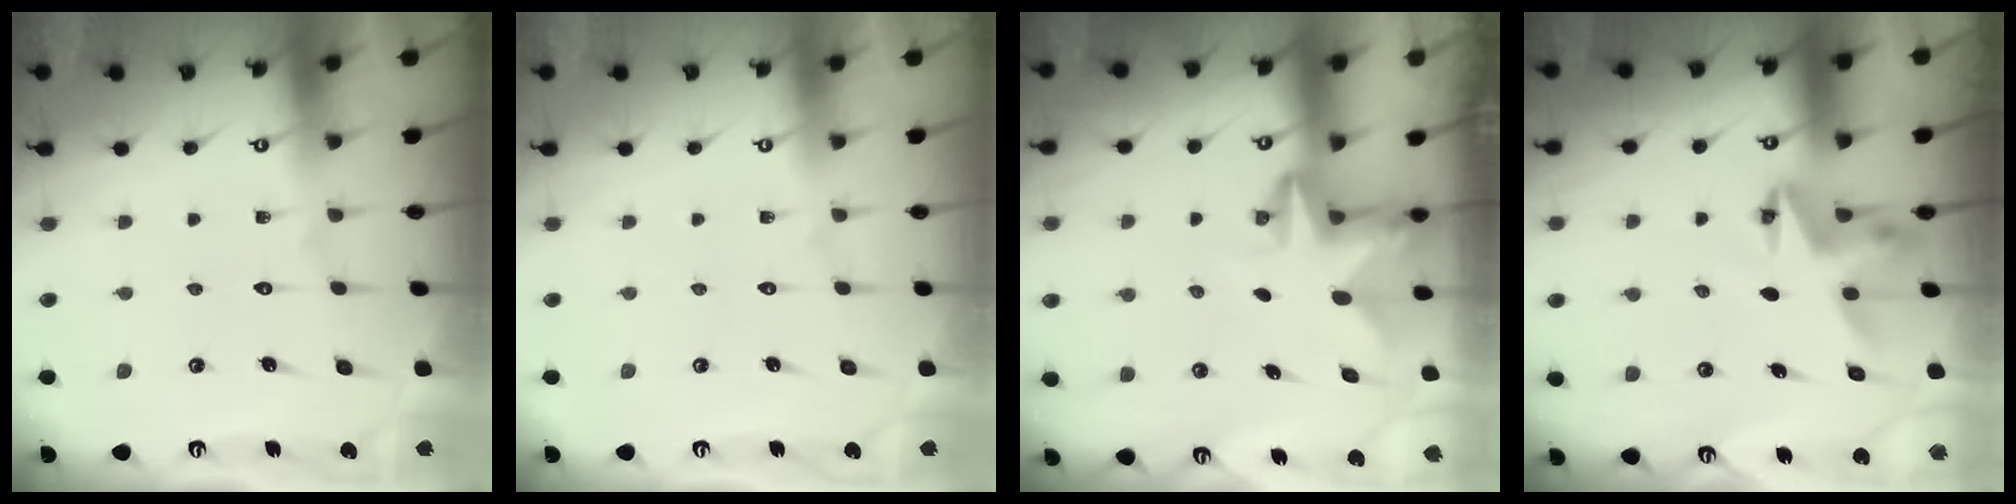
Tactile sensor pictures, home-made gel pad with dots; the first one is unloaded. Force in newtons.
{"total": 0.0}
{"total": 2.7, "press": 2.7, "slide": 0.5}
{"total": 4.8, "press": 4.7, "slide": 0.3}